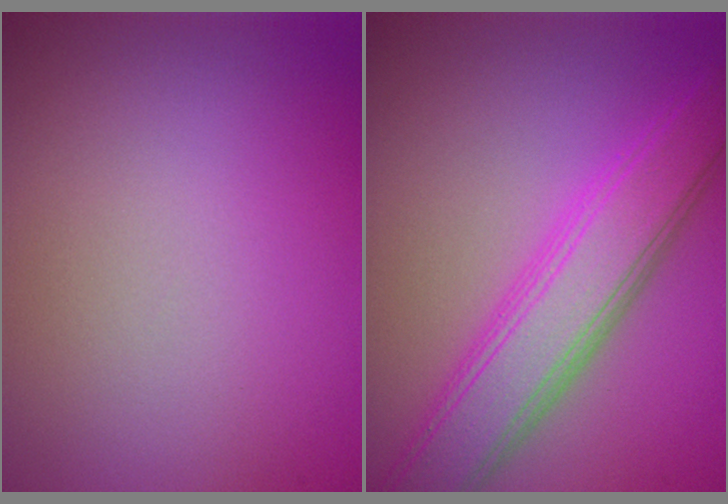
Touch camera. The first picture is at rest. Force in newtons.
{"total": 6.3, "press": 6.3, "slide": 0.4}